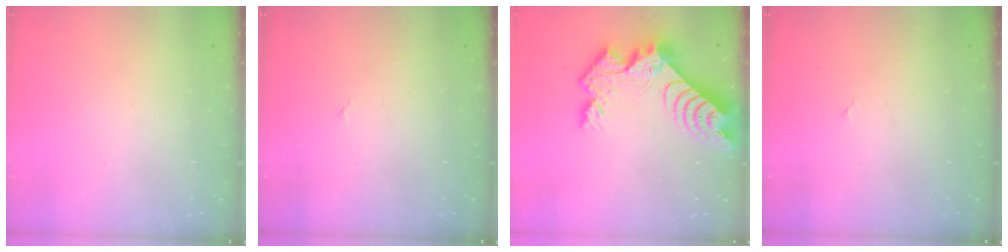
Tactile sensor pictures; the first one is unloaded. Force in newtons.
{"total": 2.7, "press": 2.7, "slide": 0.4}
{"total": 13.2, "press": 13.2, "slide": 1.0}
{"total": 2.7, "press": 2.7, "slide": 0.4}